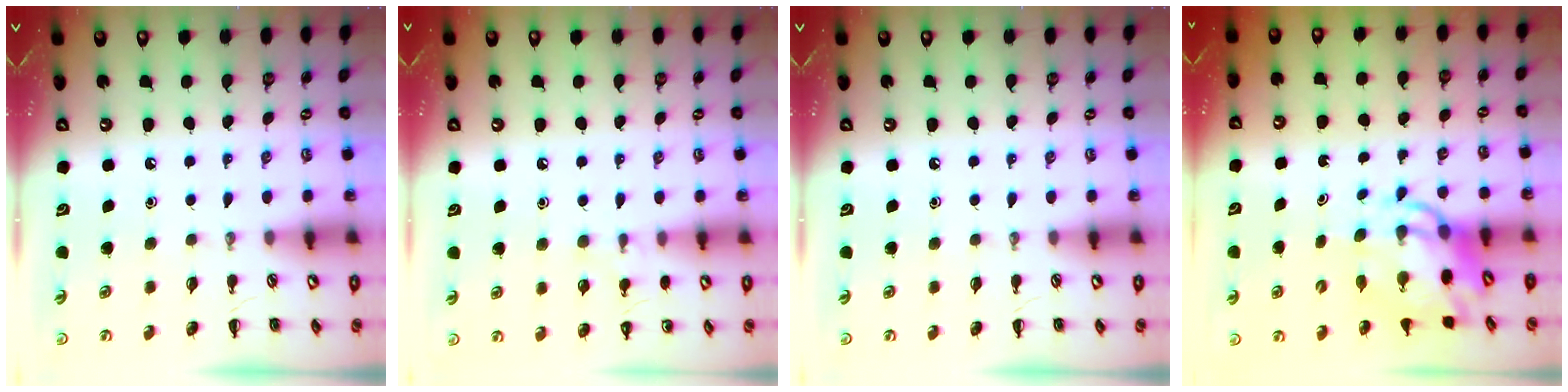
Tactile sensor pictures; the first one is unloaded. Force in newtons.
{"total": 7.1, "press": 6.8, "slide": 2.2}
{"total": 0.0}
{"total": 9.3, "press": 9.0, "slide": 2.2}